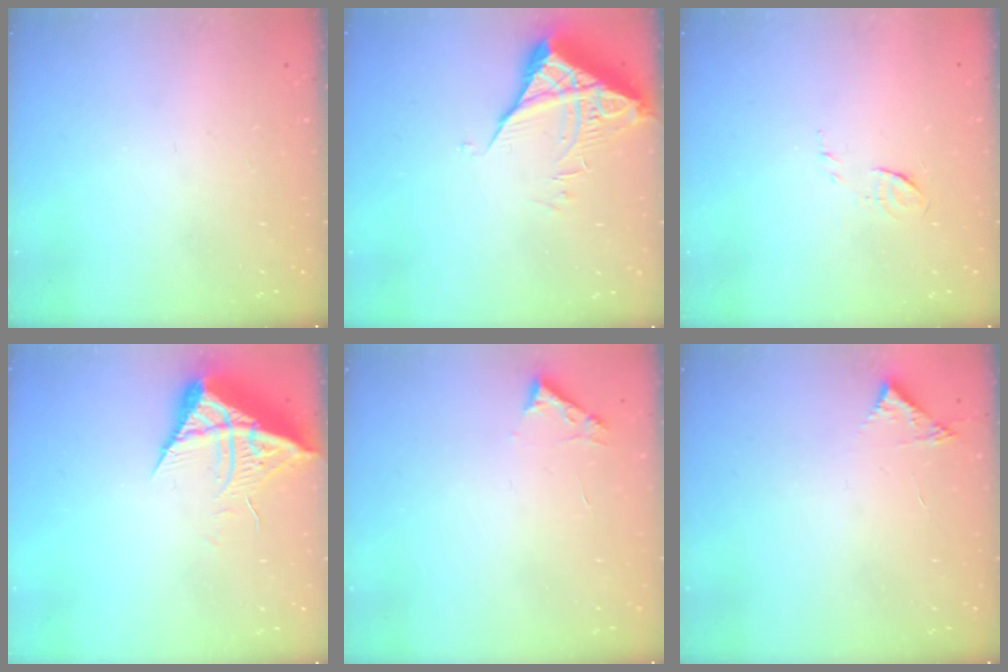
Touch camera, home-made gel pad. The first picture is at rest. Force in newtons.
{"total": 5.7, "press": 5.7, "slide": 0.5}
{"total": 5.0, "press": 4.9, "slide": 1.2}
{"total": 13.1, "press": 13.1, "slide": 0.9}
{"total": 2.7, "press": 2.7, "slide": 0.3}
{"total": 3.7, "press": 3.7, "slide": 0.1}